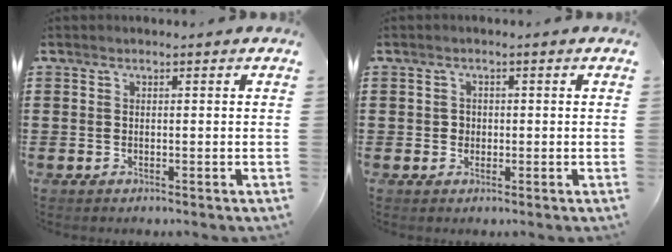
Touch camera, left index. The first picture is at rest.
{"total": 1.2, "force": [0.1, 1.1, 0.3], "torque": [-0.011, 0.006, 0.000]}